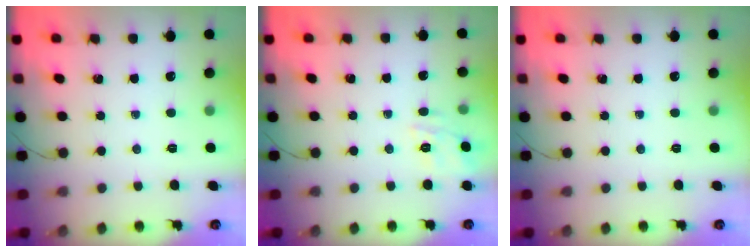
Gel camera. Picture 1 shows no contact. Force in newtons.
{"total": 4.7, "press": 4.5, "slide": 1.4}
{"total": 0.0}